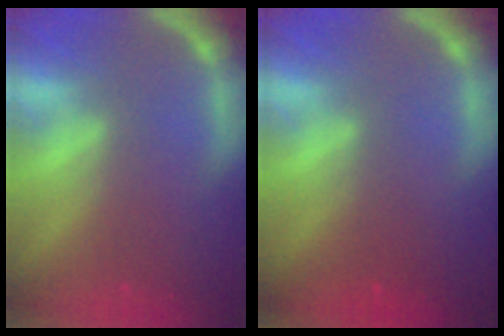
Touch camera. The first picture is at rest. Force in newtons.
{"total": 1.5}